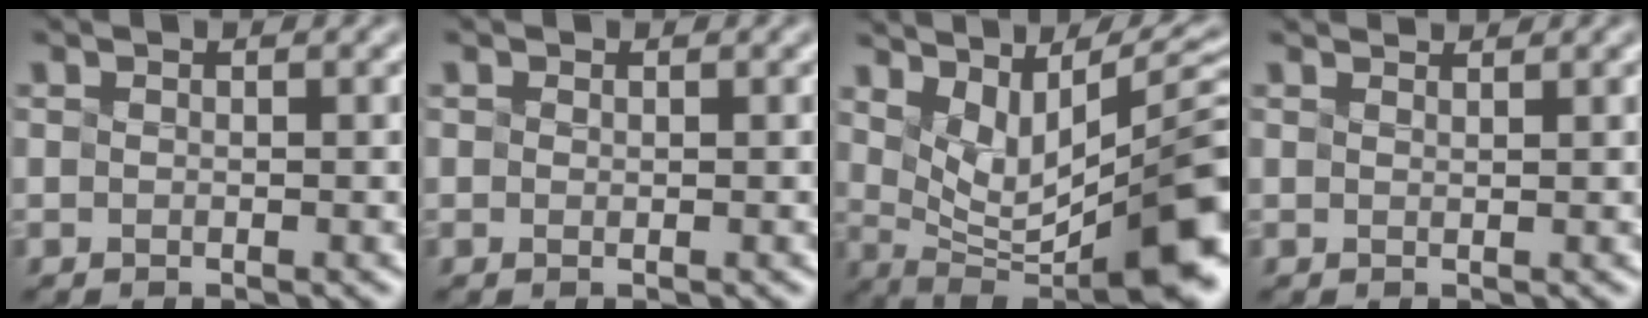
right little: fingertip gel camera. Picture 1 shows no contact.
{"total": 0.0}
{"total": 11.1, "force": [2.3, 3.5, 10.3], "torque": [-0.153, 0.013, 0.080]}
{"total": 1.9, "force": [1.8, 0.4, 0.5], "torque": [0.004, 0.015, 0.010]}